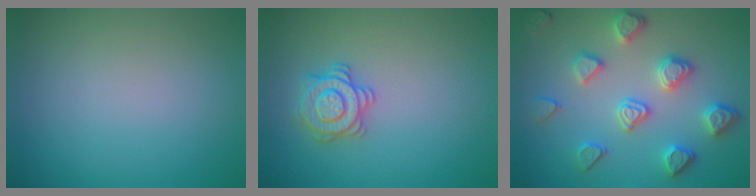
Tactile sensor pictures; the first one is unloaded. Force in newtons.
{"total": 2.9, "press": 2.9, "slide": 0.1}
{"total": 4.4, "press": 4.1, "slide": 1.5}